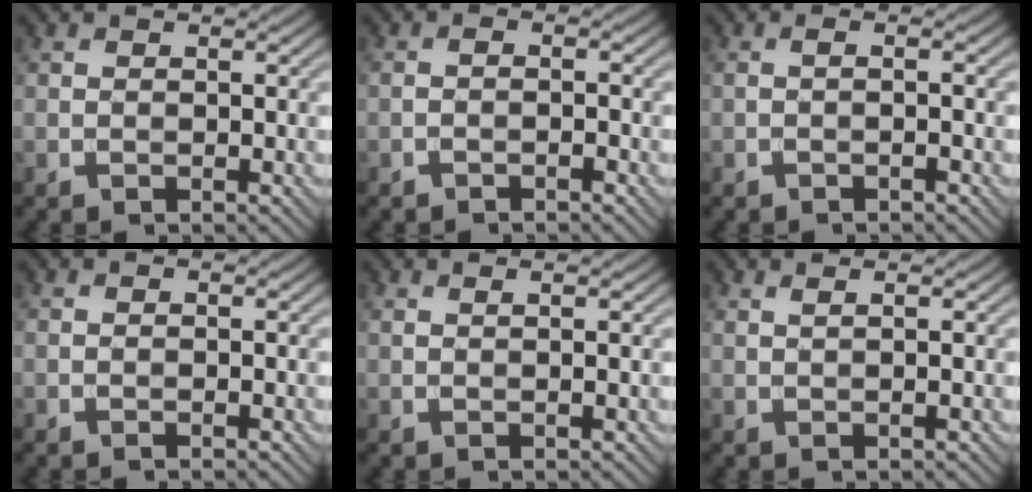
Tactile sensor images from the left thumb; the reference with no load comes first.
{"total": 1.2, "force": [-1.0, 0.2, 0.7], "torque": [-0.013, 0.005, -0.023]}
{"total": 1.5, "force": [-0.5, 0.1, 1.4], "torque": [-0.022, 0.009, -0.017]}
{"total": 0.0}
{"total": 1.4, "force": [0.9, 0.2, 1.1], "torque": [-0.019, 0.003, 0.009]}
{"total": 1.9, "force": [1.1, 0.4, 1.5], "torque": [-0.020, 0.002, 0.005]}